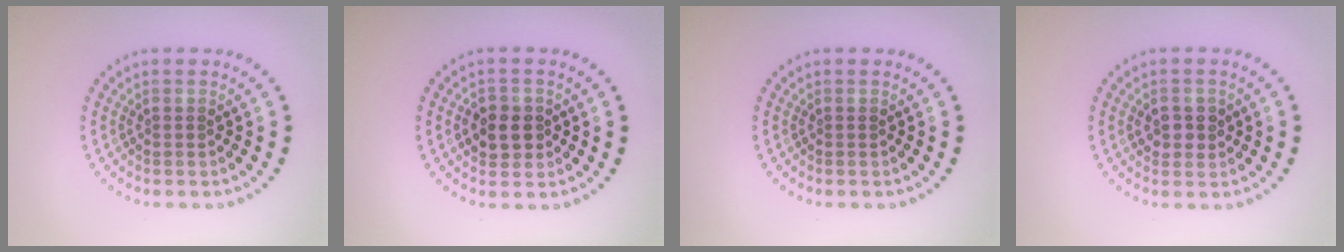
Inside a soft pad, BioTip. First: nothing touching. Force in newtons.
{"total": 2.7, "press": 2.6, "slide": 0.4}
{"total": 0.0}
{"total": 1.9, "press": 1.9, "slide": 0.5}